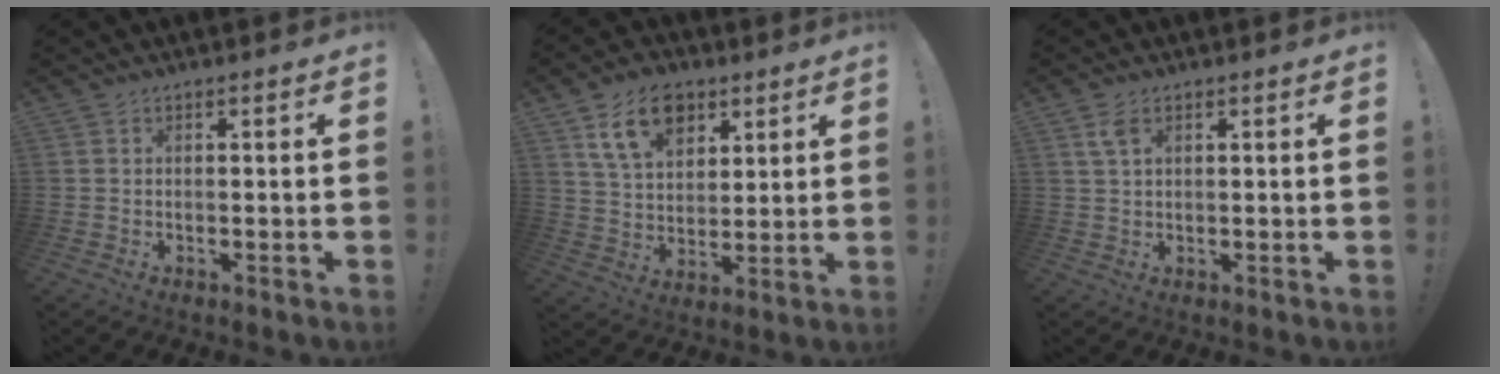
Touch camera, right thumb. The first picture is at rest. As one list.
[{"total": 14.1, "force": [7.3, 9.5, 7.4], "torque": [-0.113, -0.022, 0.138]}, {"total": 3.7, "force": [1.7, 1.9, 2.7], "torque": [-0.055, 0.003, 0.032]}]